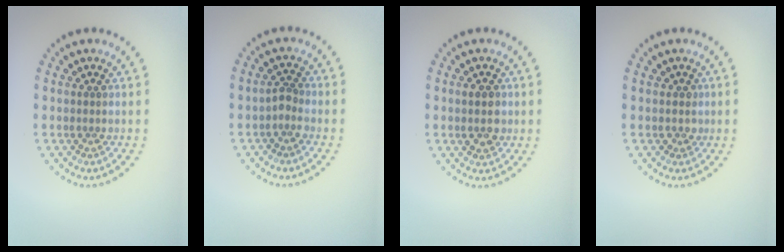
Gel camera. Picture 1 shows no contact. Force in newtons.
{"total": 1.3, "press": 1.0, "slide": 0.7}
{"total": 2.1, "press": 2.0, "slide": 0.1}
{"total": 0.7, "press": 0.5, "slide": 0.5}